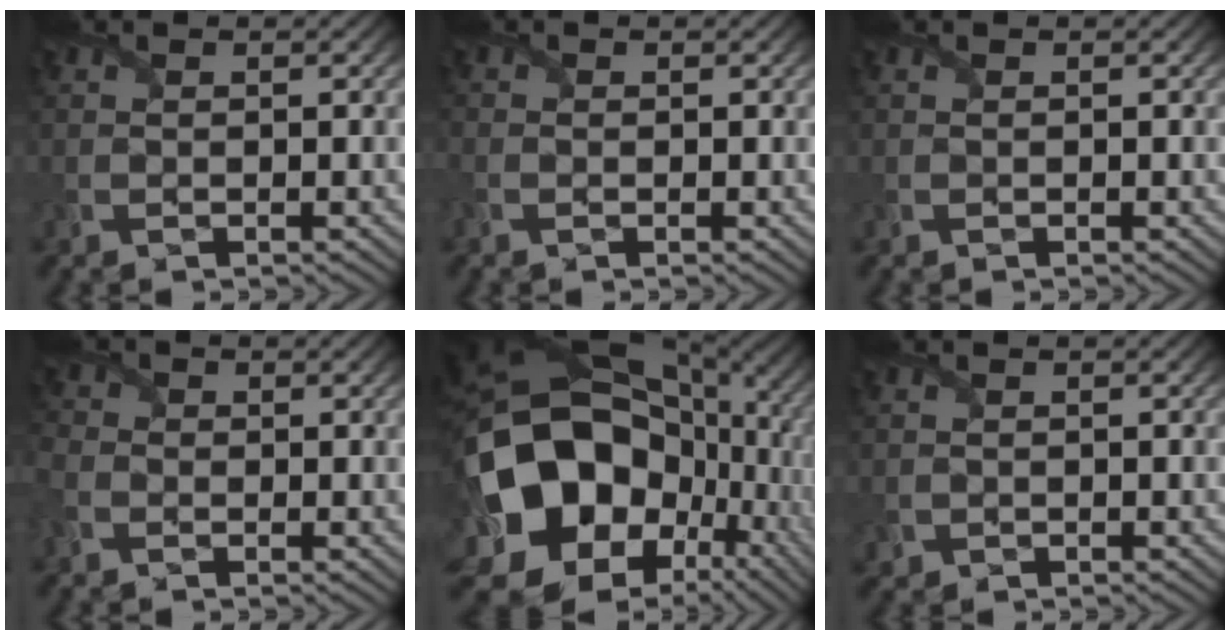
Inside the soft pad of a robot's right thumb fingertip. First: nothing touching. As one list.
[{"total": 1.0, "force": [-0.4, 0.8, 0.5], "torque": [-0.011, -0.006, -0.005]}, {"total": 0.0}, {"total": 2.8, "force": [-1.3, 2.2, 1.1], "torque": [-0.040, -0.006, -0.035]}, {"total": 21.7, "force": [-1.0, 17.3, 13.0], "torque": [-0.320, -0.042, 0.014]}, {"total": 0.8, "force": [-0.3, 0.8, 0.0], "torque": [0.001, -0.007, -0.007]}]